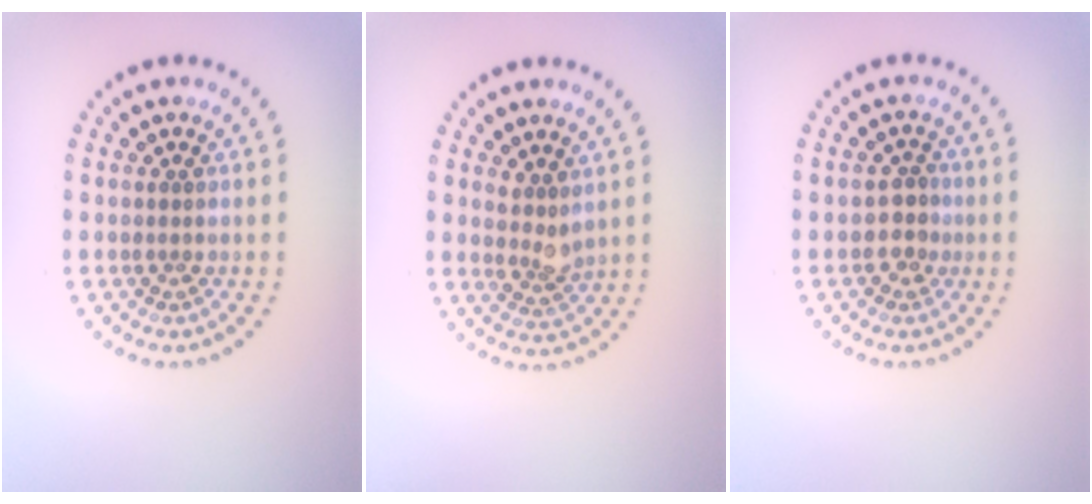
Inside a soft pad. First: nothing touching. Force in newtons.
{"total": 2.0, "press": 1.6, "slide": 1.2}
{"total": 2.0, "press": 1.7, "slide": 1.0}